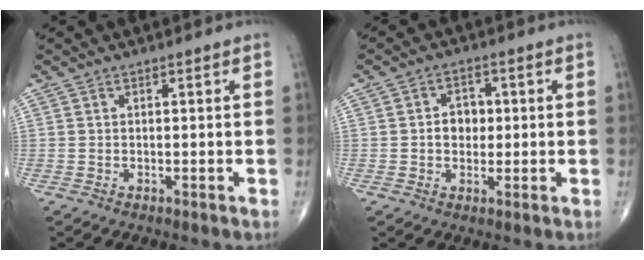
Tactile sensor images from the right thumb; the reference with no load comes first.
{"total": 4.7, "force": [0.1, 3.7, 2.9], "torque": [-0.024, 0.009, -0.002]}